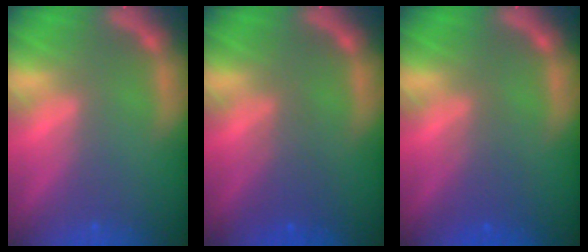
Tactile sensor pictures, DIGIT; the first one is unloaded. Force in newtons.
{"total": 2.5}
{"total": 2.5}